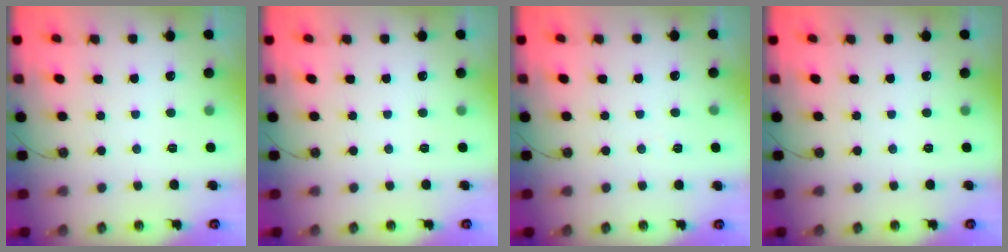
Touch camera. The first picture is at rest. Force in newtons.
{"total": 0.0}
{"total": 3.1, "press": 2.2, "slide": 2.1}
{"total": 0.0}